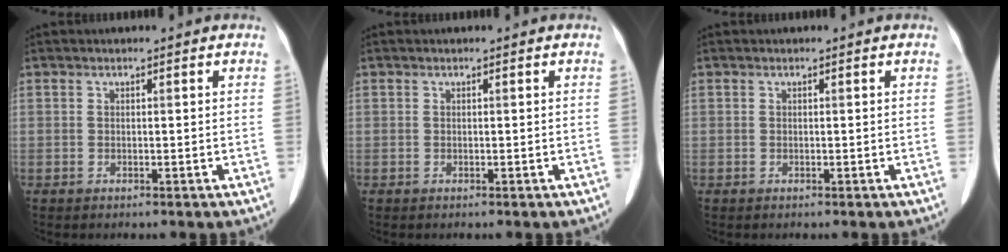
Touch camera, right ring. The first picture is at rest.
{"total": 0.0}
{"total": 0.0}